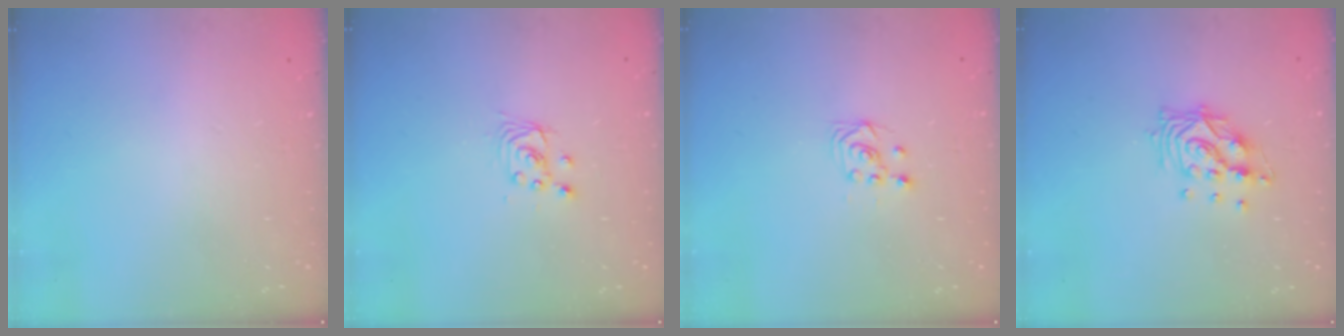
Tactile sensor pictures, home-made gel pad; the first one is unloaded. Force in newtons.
{"total": 2.9, "press": 2.9, "slide": 0.1}
{"total": 2.5, "press": 2.2, "slide": 1.2}
{"total": 10.8, "press": 10.8, "slide": 0.7}